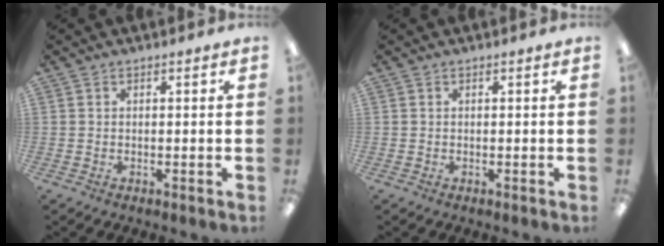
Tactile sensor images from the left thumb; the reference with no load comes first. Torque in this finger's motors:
{"motor_torque": [-0.01, 0.00, 0.00, 0.00, 0.00]}